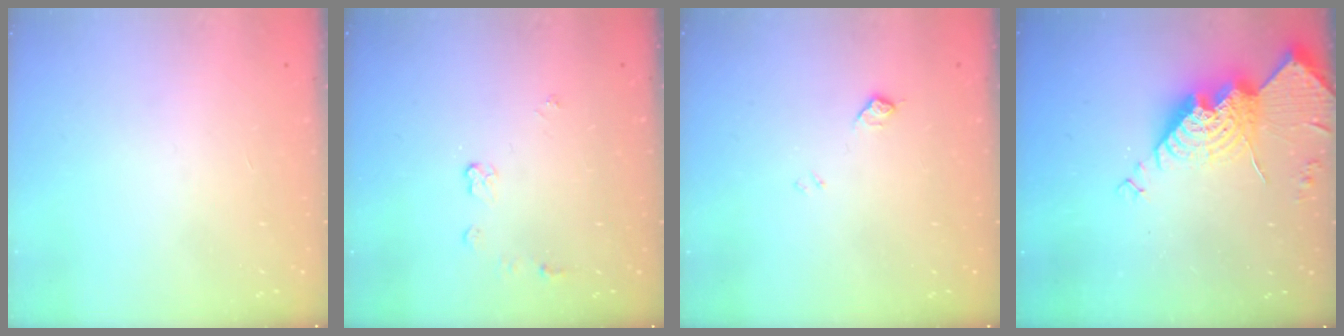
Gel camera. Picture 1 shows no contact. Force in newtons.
{"total": 5.4, "press": 5.4, "slide": 0.1}
{"total": 6.3, "press": 6.3, "slide": 0.7}
{"total": 16.7, "press": 16.6, "slide": 1.5}